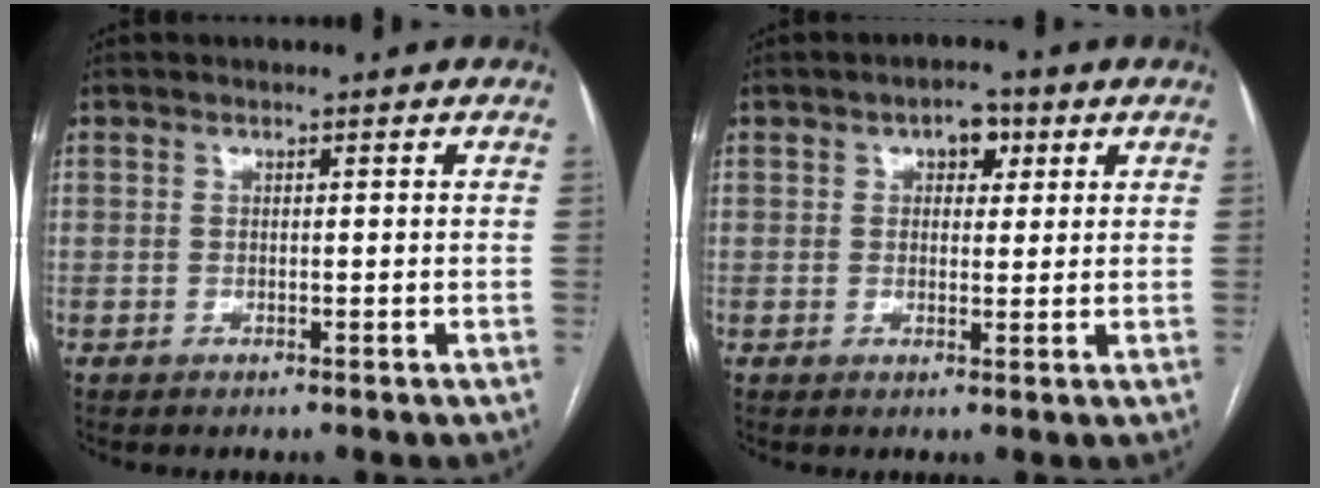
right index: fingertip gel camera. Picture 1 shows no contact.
{"total": 3.5, "force": [1.6, 2.1, 2.4], "torque": [-0.031, 0.014, 0.022]}